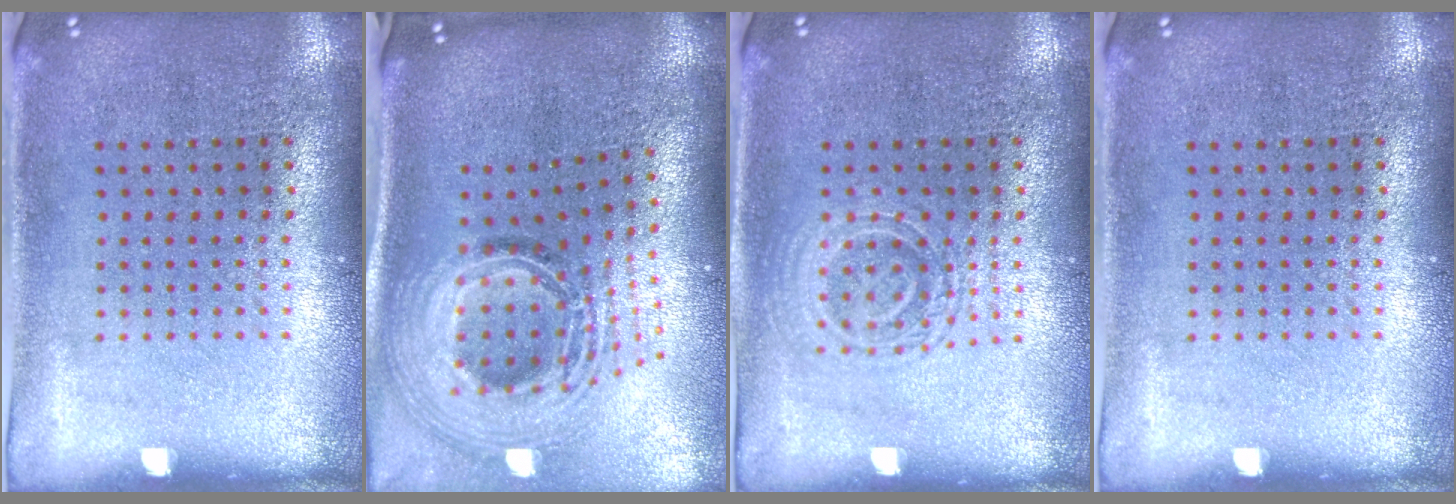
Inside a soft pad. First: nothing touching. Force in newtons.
{"total": 2.6, "press": 1.8, "slide": 1.8}
{"total": 1.4, "press": 1.3, "slide": 0.3}
{"total": 0.0}